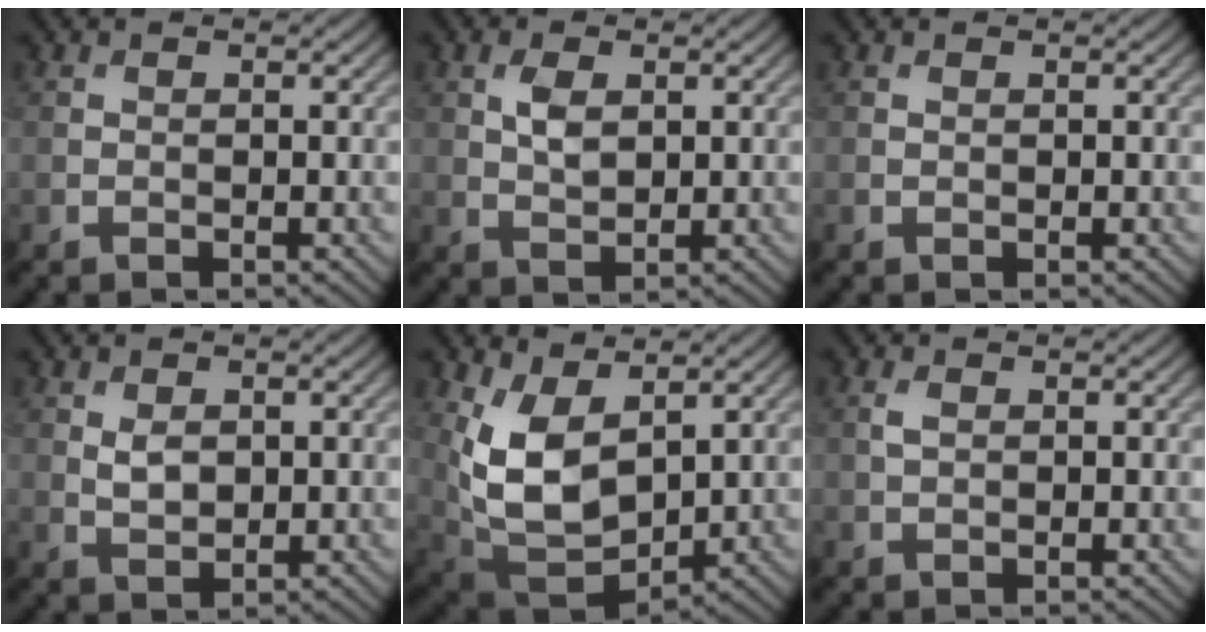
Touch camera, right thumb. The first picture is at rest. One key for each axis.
{"total": 3.0, "fx": 0.9, "fy": 1.7, "fz": 2.3, "tx": -0.051, "ty": -0.003, "tz": 0.020}
{"total": 0.0}
{"total": 2.4, "fx": 0.6, "fy": 1.6, "fz": 1.8, "tx": -0.040, "ty": -0.005, "tz": 0.015}
{"total": 10.8, "fx": 3.1, "fy": 6.3, "fz": 8.3, "tx": -0.199, "ty": -0.011, "tz": 0.064}
{"total": 1.1, "fx": 0.3, "fy": 0.6, "fz": 0.9, "tx": -0.023, "ty": 0.003, "tz": 0.006}